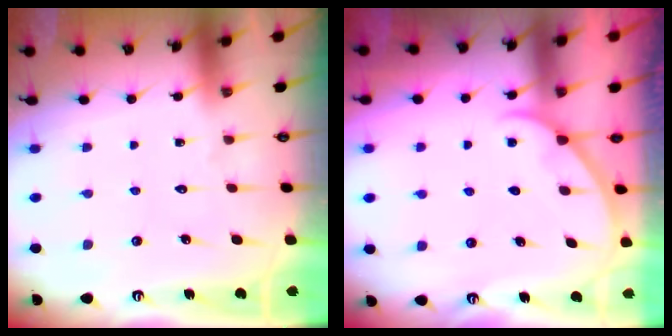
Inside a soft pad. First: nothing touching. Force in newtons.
{"total": 2.4, "press": 2.4, "slide": 0.3}